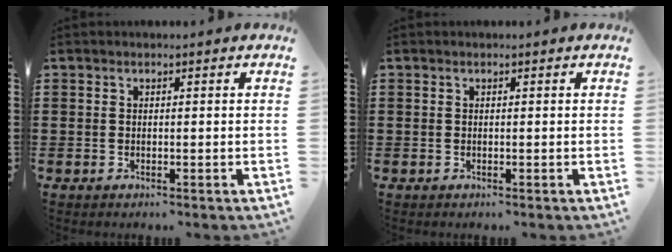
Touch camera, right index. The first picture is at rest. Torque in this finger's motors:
{"motor_torque": [-0.12, 0.88, 0.00, 0.01]}